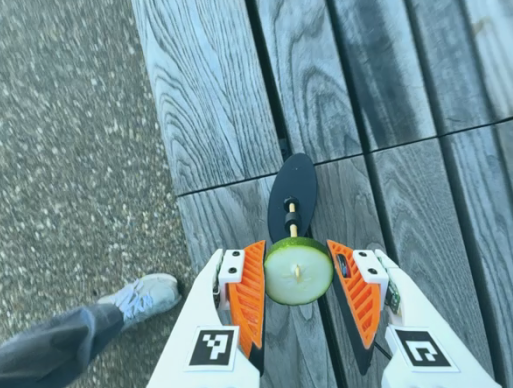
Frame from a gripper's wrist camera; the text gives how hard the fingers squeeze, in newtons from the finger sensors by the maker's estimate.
{"total": 12.4, "left": 12.7, "right": 12.0}